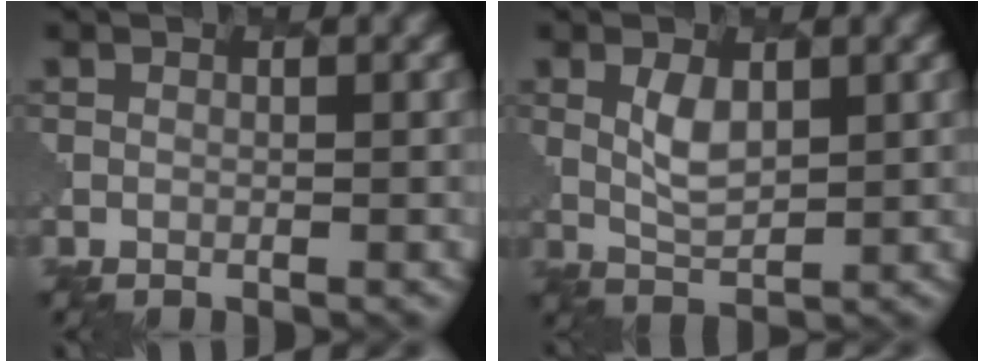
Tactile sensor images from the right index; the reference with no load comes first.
{"total": 2.5, "force": [1.3, 1.2, 1.8], "torque": [-0.045, -0.004, 0.031]}